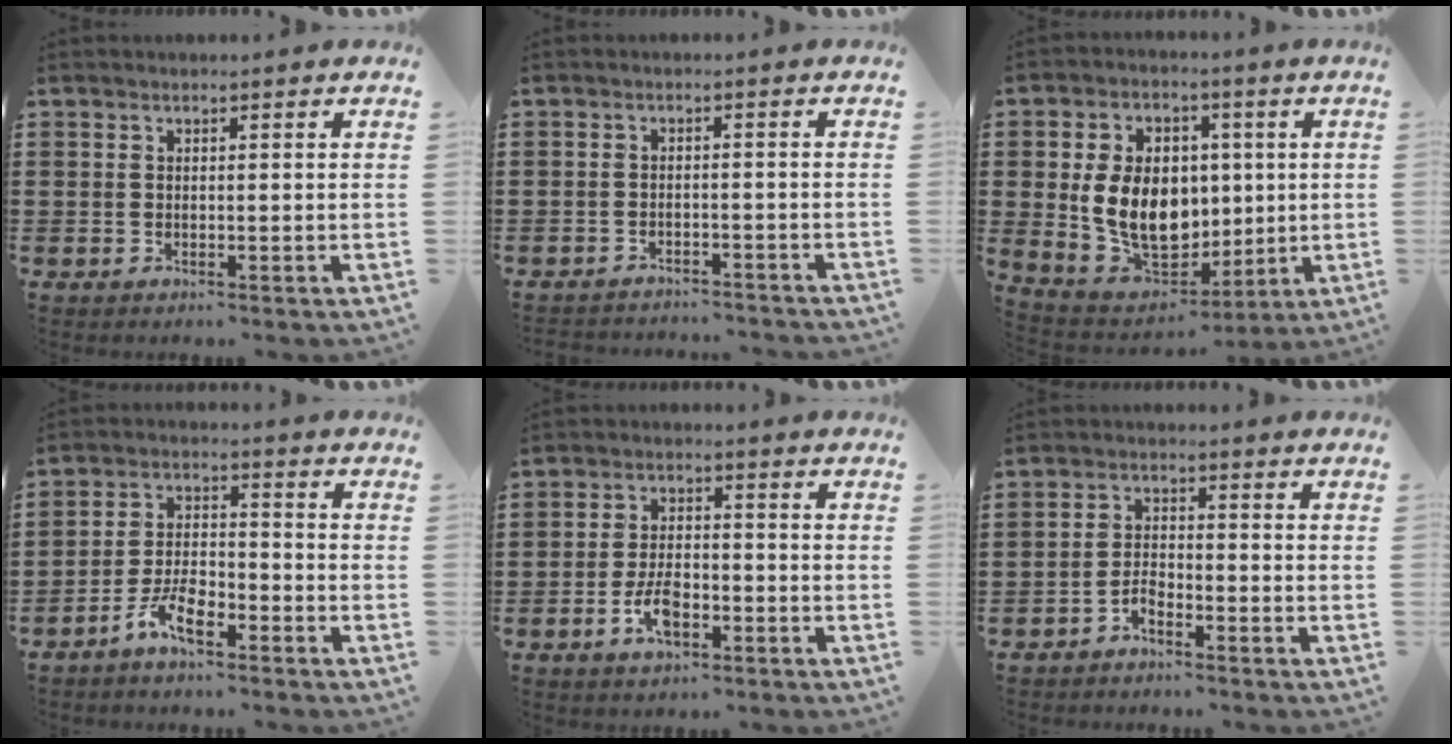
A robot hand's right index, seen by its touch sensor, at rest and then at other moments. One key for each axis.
{"total": 2.2, "fx": -2.2, "fy": 0.1, "fz": 0.0, "tx": -0.007, "ty": 0.000, "tz": -0.046}
{"total": 12.8, "fx": 1.0, "fy": 9.4, "fz": 8.7, "tx": -0.188, "ty": 0.009, "tz": 0.019}
{"total": 6.0, "fx": -4.1, "fy": 1.9, "fz": 3.9, "tx": -0.092, "ty": 0.002, "tz": -0.081}
{"total": 5.3, "fx": -2.2, "fy": 2.4, "fz": 4.2, "tx": -0.098, "ty": -0.002, "tz": -0.046}
{"total": 2.4, "fx": -2.2, "fy": 0.4, "fz": 0.9, "tx": -0.022, "ty": 0.005, "tz": -0.045}